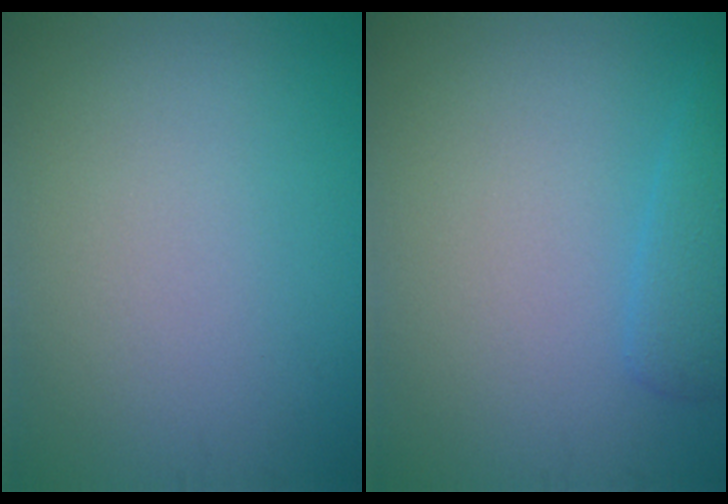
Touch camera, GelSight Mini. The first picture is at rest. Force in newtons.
{"total": 2.2, "press": 2.2, "slide": 0.0}